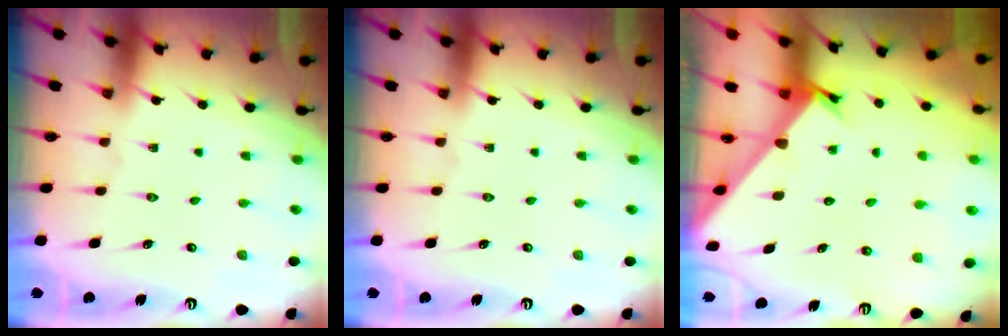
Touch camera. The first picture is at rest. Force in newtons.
{"total": 0.0}
{"total": 2.3, "press": 2.3, "slide": 0.0}